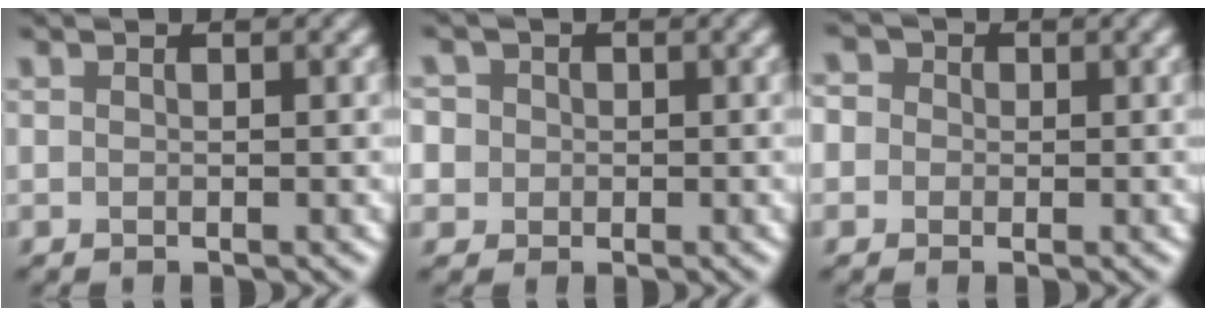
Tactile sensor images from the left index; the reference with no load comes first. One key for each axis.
{"total": 5.2, "fx": 1.9, "fy": 4.4, "fz": 2.1, "tx": -0.046, "ty": 0.022, "tz": 0.008}
{"total": 5.0, "fx": 1.8, "fy": 4.1, "fz": 2.3, "tx": -0.044, "ty": 0.030, "tz": -0.003}